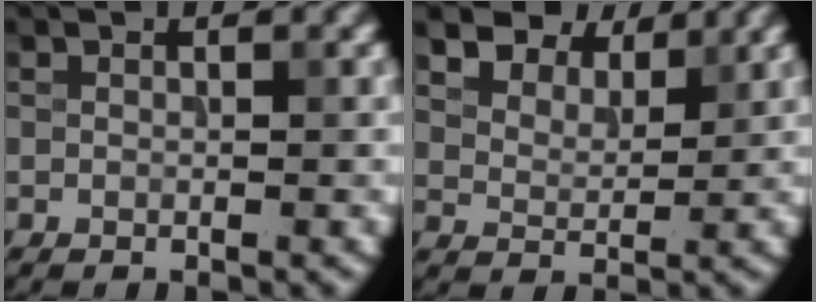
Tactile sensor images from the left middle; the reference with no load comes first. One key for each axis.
{"total": 7.1, "fx": 5.8, "fy": 3.1, "fz": 2.6, "tx": -0.069, "ty": -0.007, "tz": 0.104}